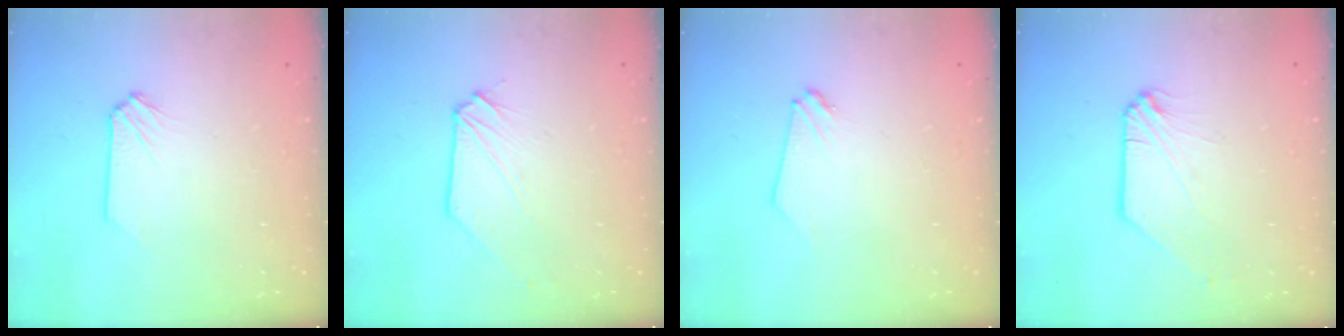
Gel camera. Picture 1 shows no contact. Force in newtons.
{"total": 0.6, "press": 0.6, "slide": 0.1}
{"total": 0.0}
{"total": 0.8, "press": 0.8, "slide": 0.2}